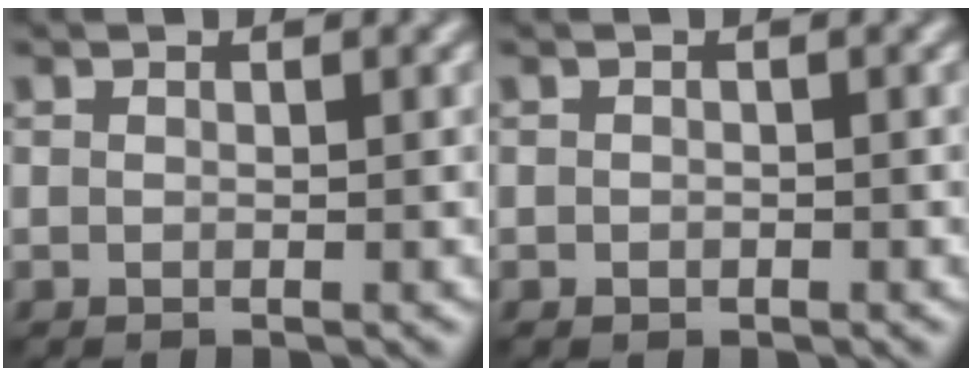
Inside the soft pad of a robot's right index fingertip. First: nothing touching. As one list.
[{"total": 0.0}]